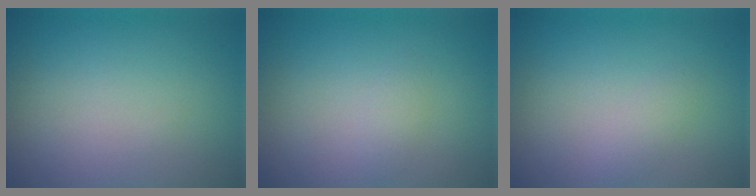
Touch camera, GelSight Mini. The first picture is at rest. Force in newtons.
{"total": 0.9, "press": 0.9, "slide": 0.1}
{"total": 1.1, "press": 1.1, "slide": 0.0}